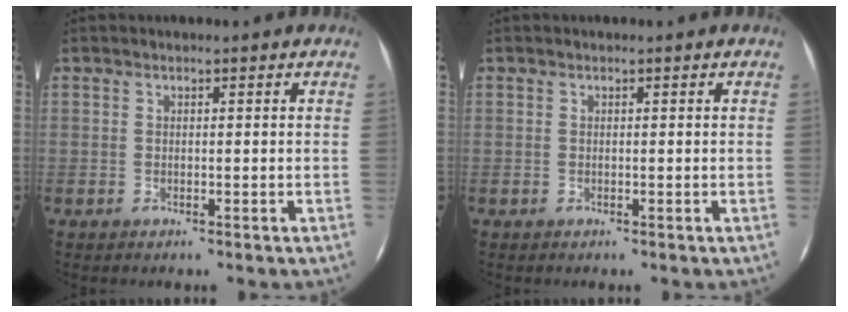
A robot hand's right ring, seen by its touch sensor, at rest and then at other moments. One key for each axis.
{"total": 0.0}